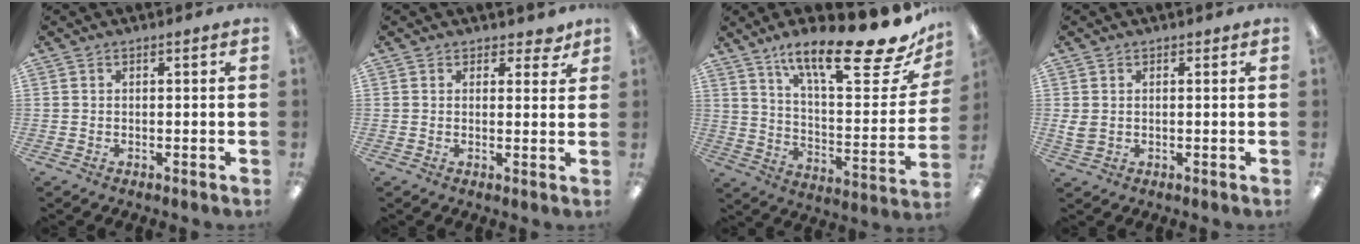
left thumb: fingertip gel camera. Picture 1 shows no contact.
{"total": 3.2, "force": [2.3, 2.0, 1.1], "torque": [-0.001, -0.008, 0.038]}
{"total": 21.7, "force": [16.0, 4.2, 14.0], "torque": [-0.209, -0.115, 0.254]}
{"total": 3.0, "force": [0.8, 2.5, 1.5], "torque": [-0.020, 0.002, 0.013]}